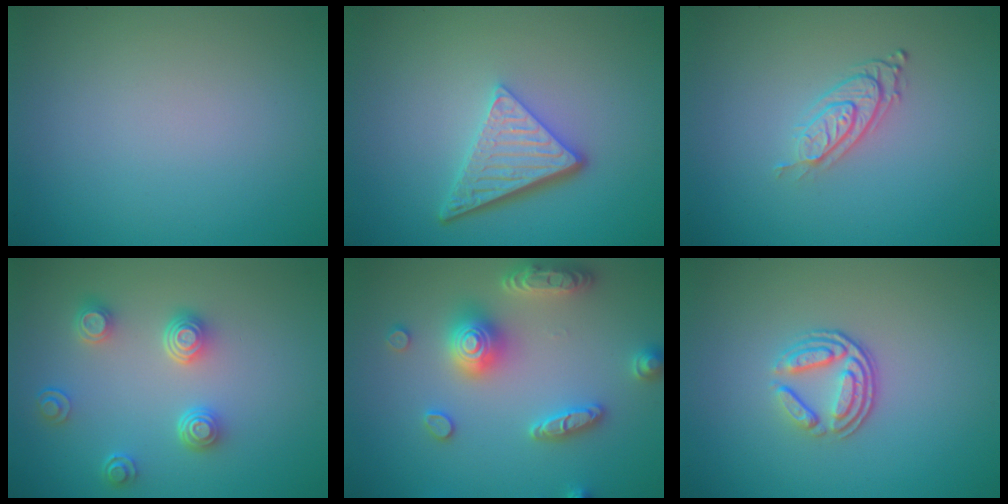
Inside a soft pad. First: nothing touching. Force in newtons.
{"total": 4.7, "press": 3.5, "slide": 3.2}
{"total": 2.9, "press": 1.9, "slide": 2.2}
{"total": 3.8, "press": 3.0, "slide": 2.4}
{"total": 5.0, "press": 4.9, "slide": 0.9}
{"total": 3.5, "press": 2.6, "slide": 2.3}